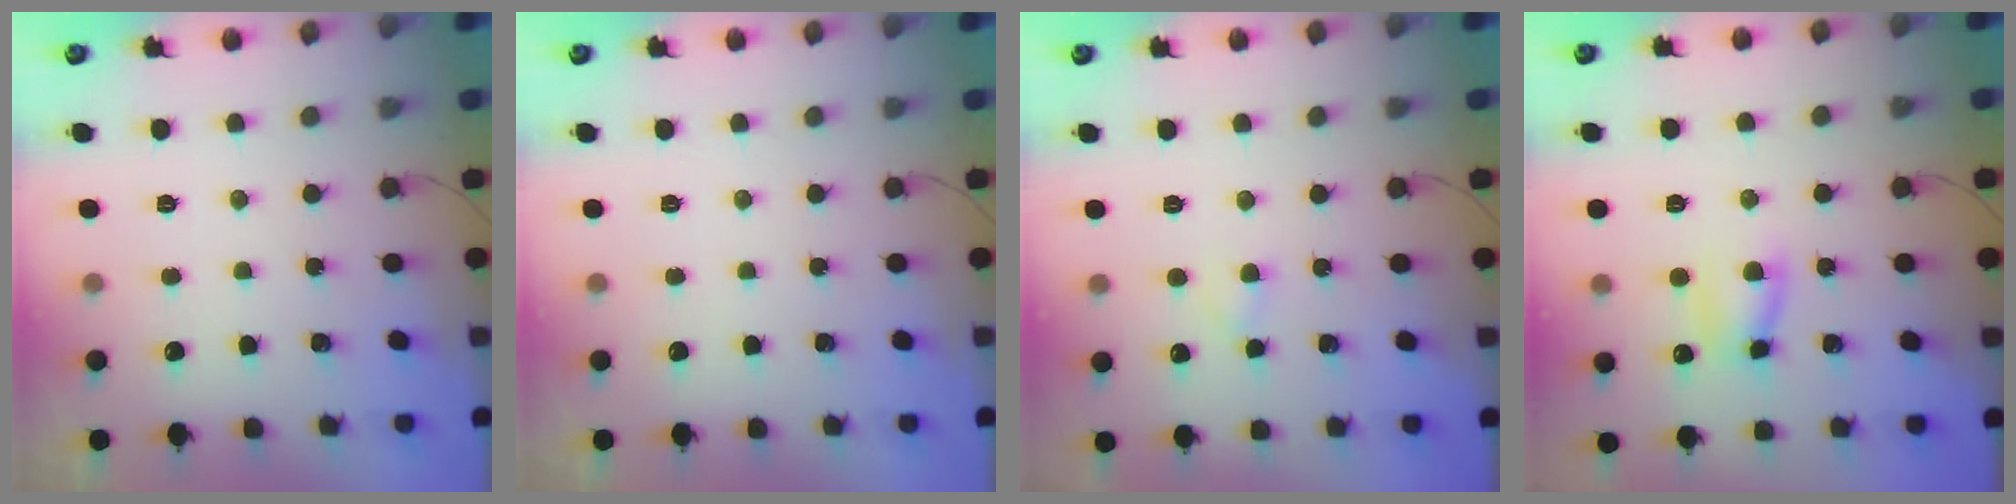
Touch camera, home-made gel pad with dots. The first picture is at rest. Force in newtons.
{"total": 0.0}
{"total": 1.9, "press": 1.7, "slide": 0.9}
{"total": 6.4, "press": 6.4, "slide": 0.1}